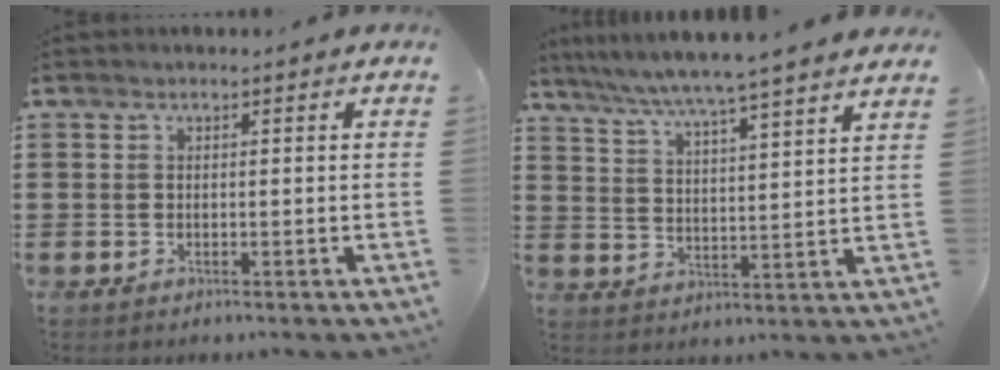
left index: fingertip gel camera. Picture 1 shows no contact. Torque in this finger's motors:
{"motor_torque": [2.14, 0.00, 0.57, 0.21]}